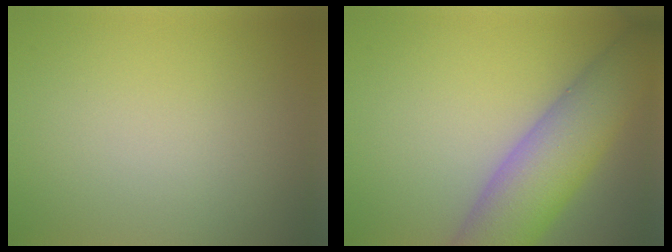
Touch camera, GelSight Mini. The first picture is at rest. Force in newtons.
{"total": 8.7, "press": 8.7, "slide": 0.6}